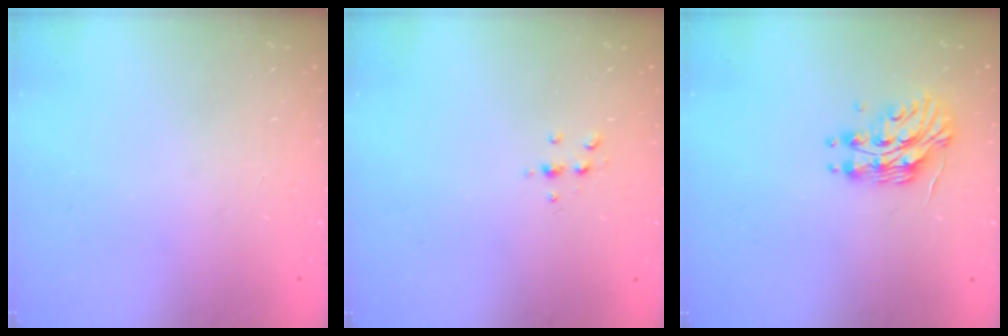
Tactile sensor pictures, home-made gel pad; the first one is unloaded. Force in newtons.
{"total": 5.3, "press": 5.2, "slide": 1.0}
{"total": 11.0, "press": 11.0, "slide": 0.9}